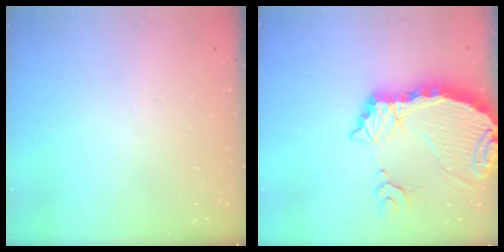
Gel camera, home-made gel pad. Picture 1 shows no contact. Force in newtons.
{"total": 11.0, "press": 10.9, "slide": 1.2}